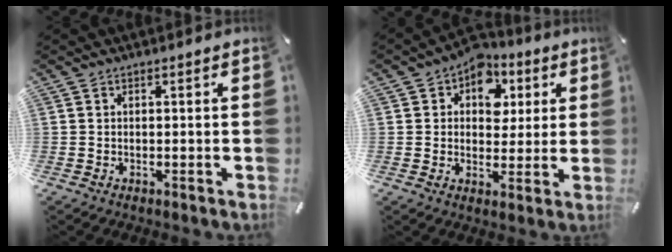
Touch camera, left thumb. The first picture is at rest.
{"total": 8.6, "force": [3.3, 7.0, 3.8], "torque": [-0.053, -0.024, 0.055]}